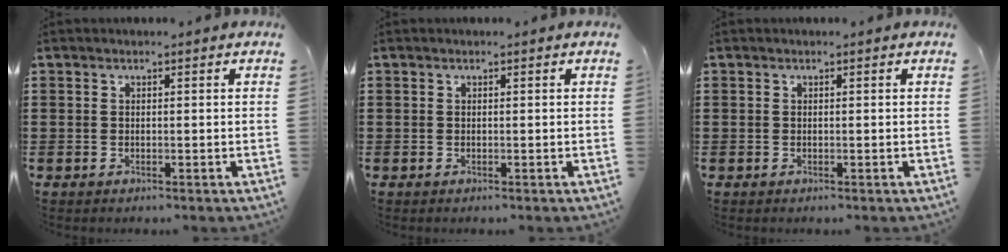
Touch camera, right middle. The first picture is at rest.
{"total": 0.0}
{"total": 0.0}